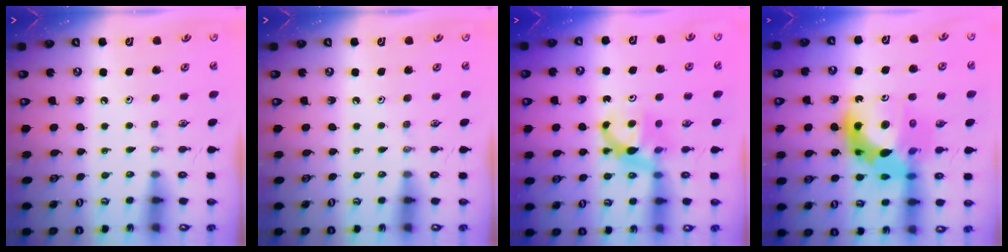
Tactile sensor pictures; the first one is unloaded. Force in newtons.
{"total": 0.0}
{"total": 6.9, "press": 6.9, "slide": 0.3}
{"total": 18.6, "press": 18.5, "slide": 1.7}